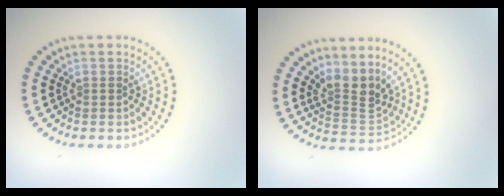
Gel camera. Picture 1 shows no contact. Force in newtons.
{"total": 3.2, "press": 2.4, "slide": 2.2}